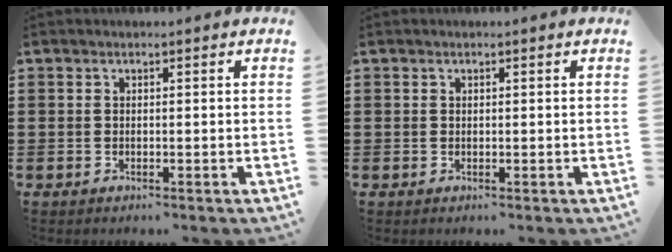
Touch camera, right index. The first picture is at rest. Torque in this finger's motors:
{"motor_torque": [-0.31, 1.10, -0.07, -0.01]}